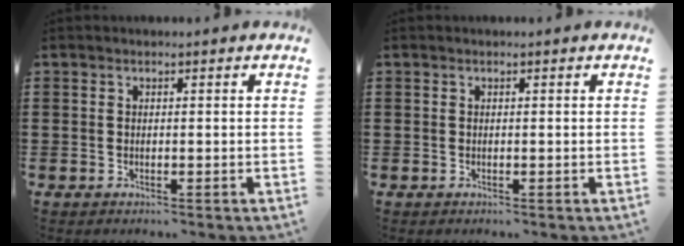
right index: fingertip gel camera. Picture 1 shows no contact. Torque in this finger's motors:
{"motor_torque": [2.14, 0.00, 0.00, 0.01]}